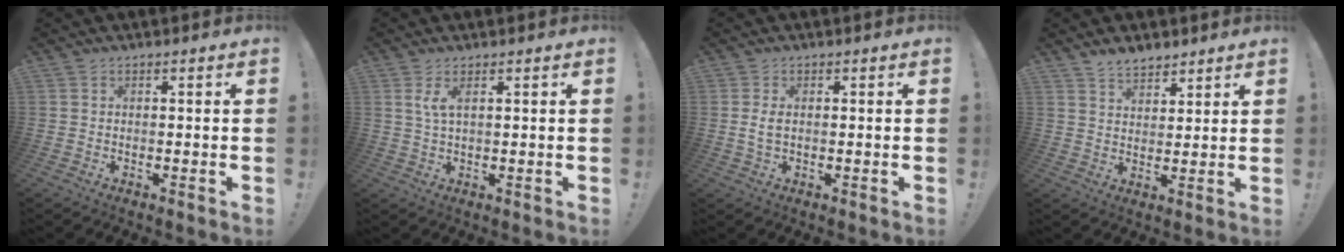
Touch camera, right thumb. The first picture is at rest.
{"total": 3.9, "force": [1.8, 1.1, 3.3], "torque": [-0.061, -0.003, 0.030]}
{"total": 2.8, "force": [0.3, 1.4, 2.4], "torque": [-0.044, 0.001, 0.002]}
{"total": 5.8, "force": [5.0, 2.5, 1.4], "torque": [-0.023, -0.030, 0.094]}